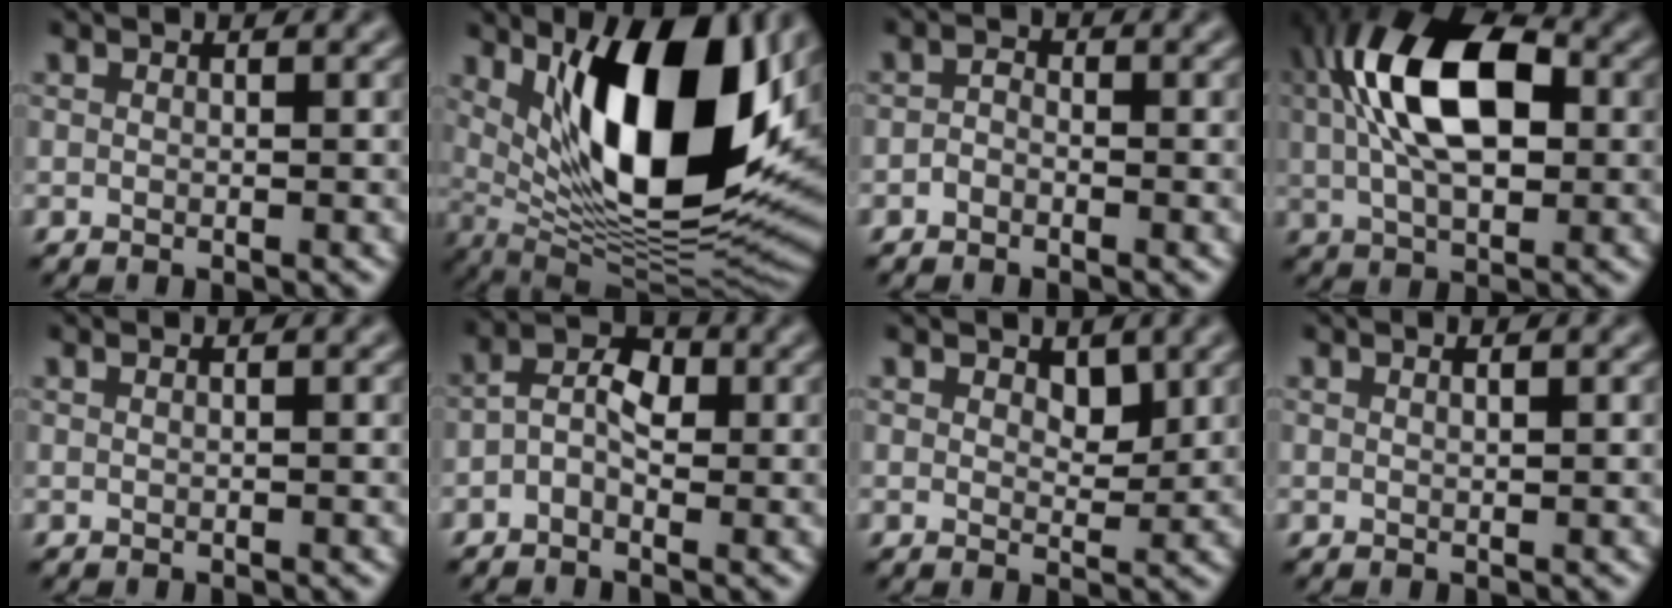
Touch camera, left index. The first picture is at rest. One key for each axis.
{"total": 15.7, "fx": 4.1, "fy": 6.4, "fz": 13.8, "tx": -0.206, "ty": -0.018, "tz": 0.067}
{"total": 1.2, "fx": -0.9, "fy": 0.6, "fz": 0.4, "tx": -0.015, "ty": 0.000, "tz": -0.020}
{"total": 10.6, "fx": 1.9, "fy": 5.5, "fz": 8.9, "tx": -0.161, "ty": 0.019, "tz": 0.023}
{"total": 0.8, "fx": 0.4, "fy": 0.4, "fz": 0.6, "tx": -0.007, "ty": -0.005, "tz": -0.004}
{"total": 3.6, "fx": -0.6, "fy": 2.1, "fz": 2.8, "tx": -0.052, "ty": 0.008, "tz": -0.020}
{"total": 1.6, "fx": 0.9, "fy": 0.9, "fz": 1.0, "tx": -0.020, "ty": -0.009, "tz": 0.015}
{"total": 0.6, "fx": 0.2, "fy": 0.1, "fz": 0.5, "tx": -0.010, "ty": 0.000, "tz": 0.002}